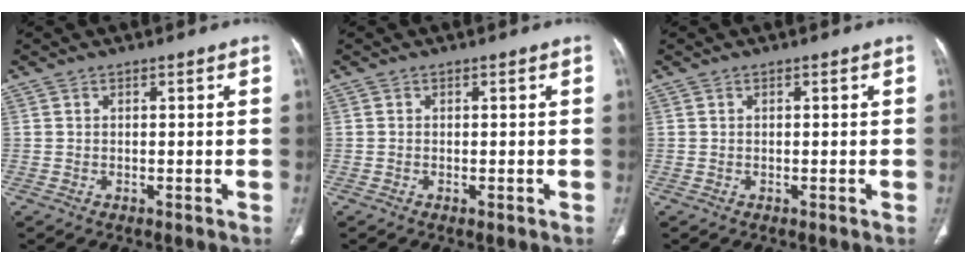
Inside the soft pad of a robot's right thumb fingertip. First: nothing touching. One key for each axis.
{"total": 0.8, "fx": -0.4, "fy": 0.3, "fz": 0.6, "tx": -0.012, "ty": -0.002, "tz": -0.003}
{"total": 0.0}